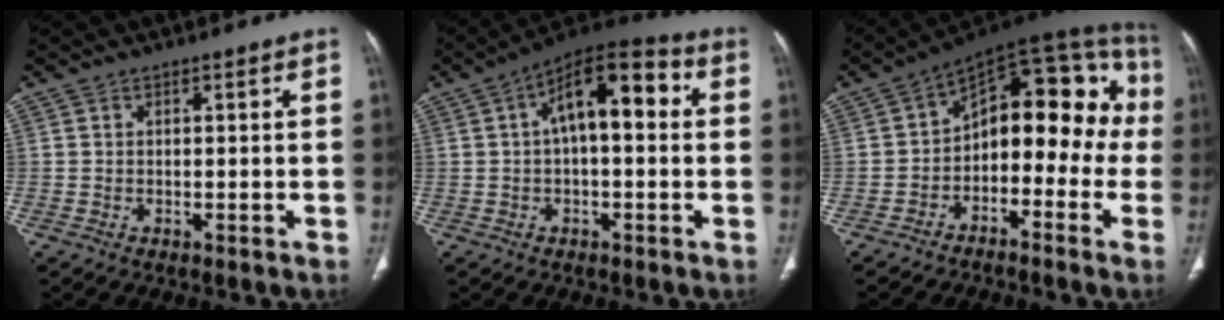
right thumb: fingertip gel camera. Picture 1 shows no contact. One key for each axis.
{"total": 13.5, "fx": 3.4, "fy": 5.6, "fz": 11.8, "tx": -0.174, "ty": 0.027, "tz": 0.045}
{"total": 18.5, "fx": -2.3, "fy": 10.8, "fz": 14.8, "tx": -0.152, "ty": 0.081, "tz": -0.042}